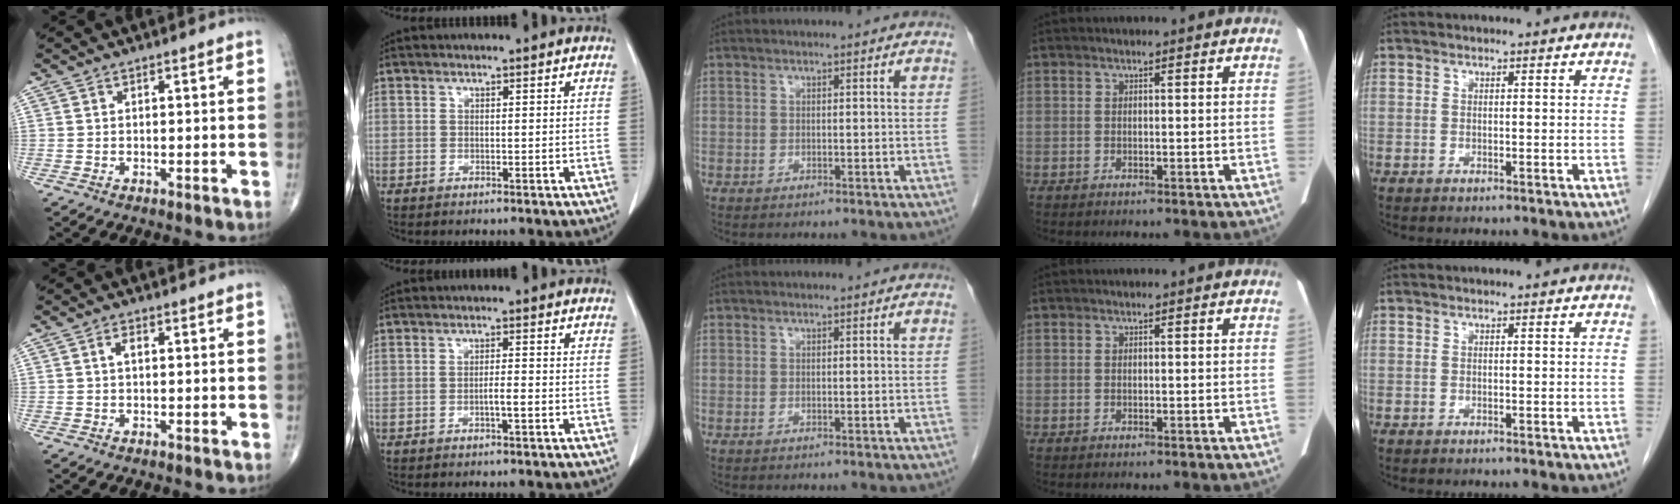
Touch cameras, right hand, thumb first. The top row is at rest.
{"thumb": {"total": 1.7, "force": [0.2, 0.9, 1.4], "torque": [-0.023, 0.006, 0.002]}, "index": {"total": 2.4, "force": [-0.8, 0.4, 2.3], "torque": [-0.041, 0.002, -0.012]}}